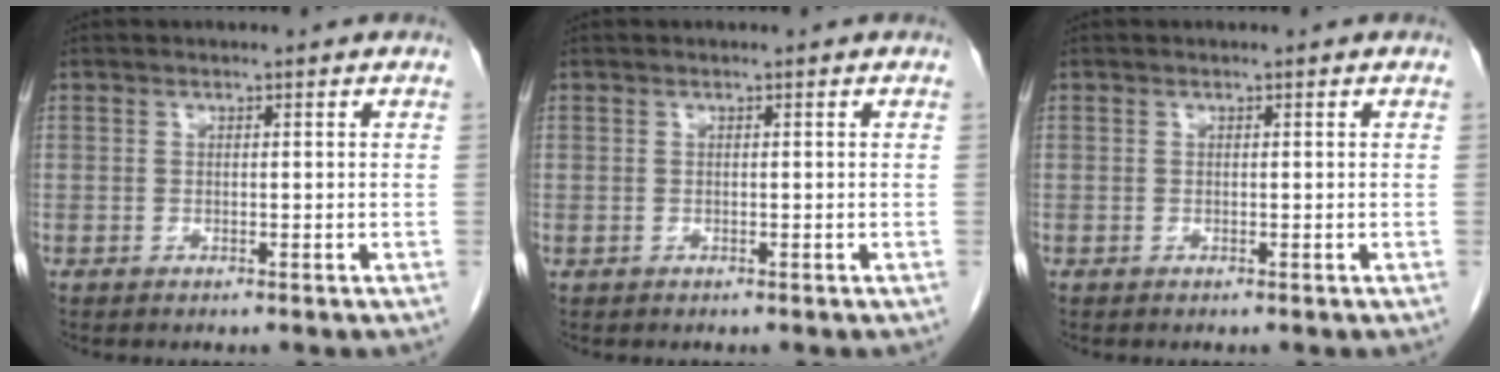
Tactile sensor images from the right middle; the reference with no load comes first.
{"total": 0.0}
{"total": 0.0}